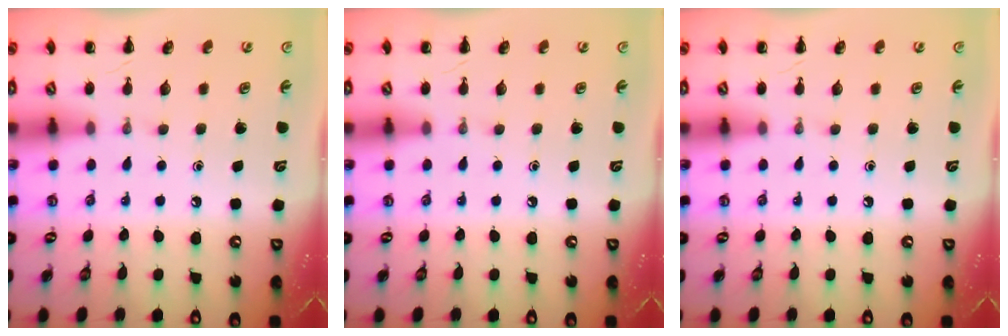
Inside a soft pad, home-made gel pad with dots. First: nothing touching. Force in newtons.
{"total": 0.0}
{"total": 0.0}